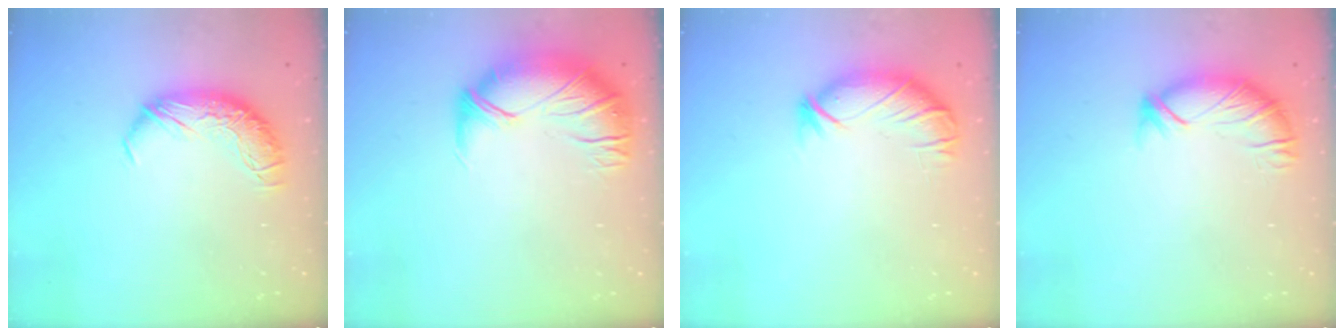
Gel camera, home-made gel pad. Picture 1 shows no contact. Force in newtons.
{"total": 2.7, "press": 0.8, "slide": 2.6}
{"total": 2.7, "press": 2.6, "slide": 0.9}
{"total": 2.9, "press": 2.8, "slide": 0.9}